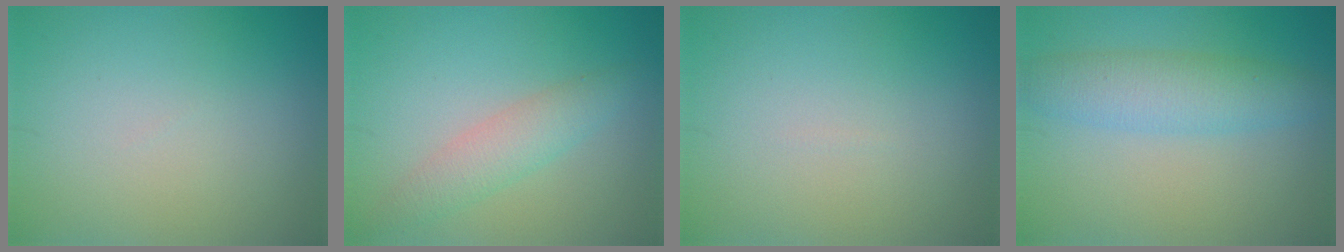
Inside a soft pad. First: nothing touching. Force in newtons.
{"total": 2.9, "press": 2.9, "slide": 0.1}
{"total": 0.0}
{"total": 4.4, "press": 4.4, "slide": 0.1}